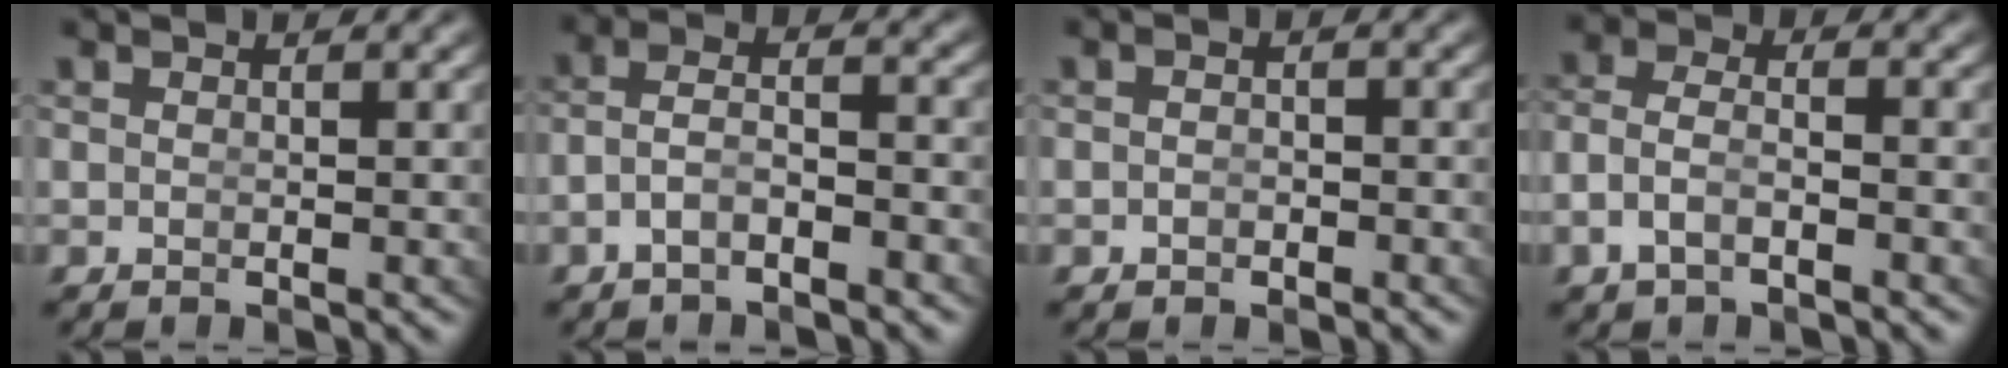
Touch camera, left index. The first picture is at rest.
{"total": 3.0, "force": [-1.9, 1.1, 2.0], "torque": [-0.044, -0.012, -0.030]}
{"total": 0.9, "force": [-0.9, 0.2, 0.4], "torque": [-0.008, -0.008, -0.011]}
{"total": 3.5, "force": [-1.7, 2.2, 2.1], "torque": [-0.061, -0.019, -0.021]}